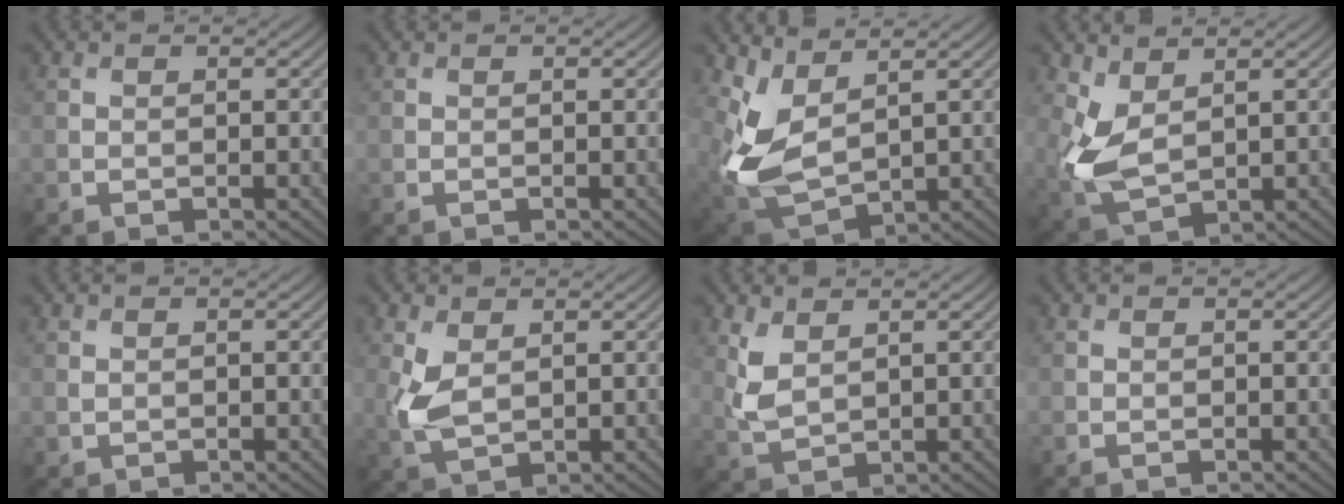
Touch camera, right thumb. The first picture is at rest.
{"total": 0.0}
{"total": 7.2, "force": [2.7, 3.8, 5.5], "torque": [-0.141, -0.014, 0.058]}
{"total": 5.9, "force": [1.6, 3.3, 4.6], "torque": [-0.125, -0.006, 0.036]}
{"total": 0.6, "force": [0.1, 0.5, 0.3], "torque": [-0.007, -0.002, 0.006]}
{"total": 4.7, "force": [0.8, 2.7, 3.7], "torque": [-0.103, -0.002, 0.022]}
{"total": 4.1, "force": [1.8, 2.2, 2.9], "torque": [-0.081, -0.004, 0.042]}
{"total": 0.0}